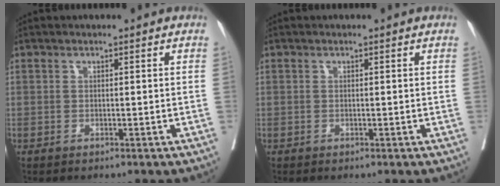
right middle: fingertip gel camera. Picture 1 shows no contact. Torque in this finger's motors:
{"motor_torque": [0.01, 0.01, 0.00, 0.00]}